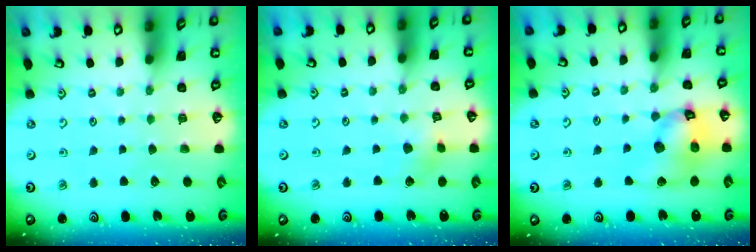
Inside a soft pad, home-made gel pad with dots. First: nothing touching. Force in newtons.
{"total": 3.8, "press": 3.8, "slide": 0.3}
{"total": 14.4, "press": 14.3, "slide": 1.6}